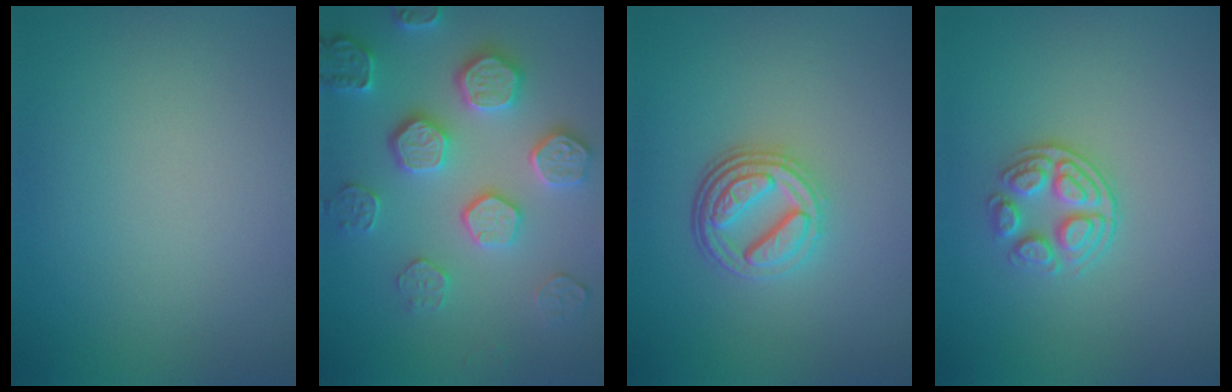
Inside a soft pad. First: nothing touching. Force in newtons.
{"total": 5.0, "press": 4.9, "slide": 1.2}
{"total": 4.5, "press": 3.4, "slide": 2.9}
{"total": 3.0, "press": 2.6, "slide": 1.5}